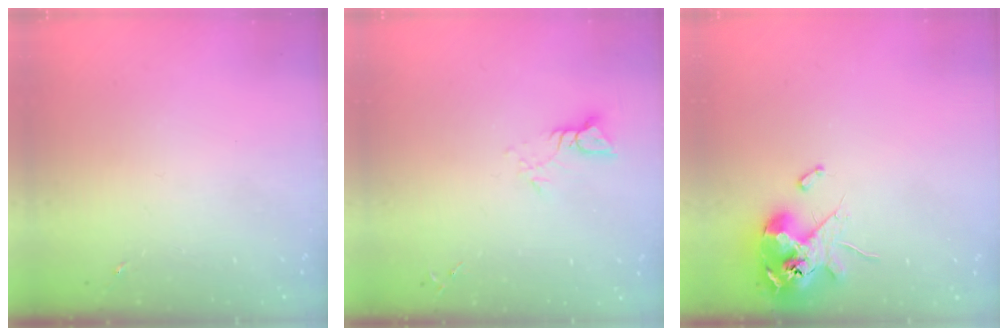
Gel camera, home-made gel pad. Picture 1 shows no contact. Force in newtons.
{"total": 4.4, "press": 4.4, "slide": 0.3}
{"total": 12.4, "press": 12.2, "slide": 2.2}